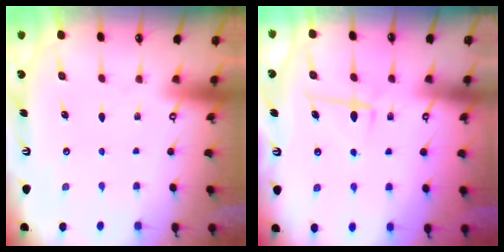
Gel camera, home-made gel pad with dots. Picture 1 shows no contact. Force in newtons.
{"total": 6.0, "press": 5.8, "slide": 1.3}